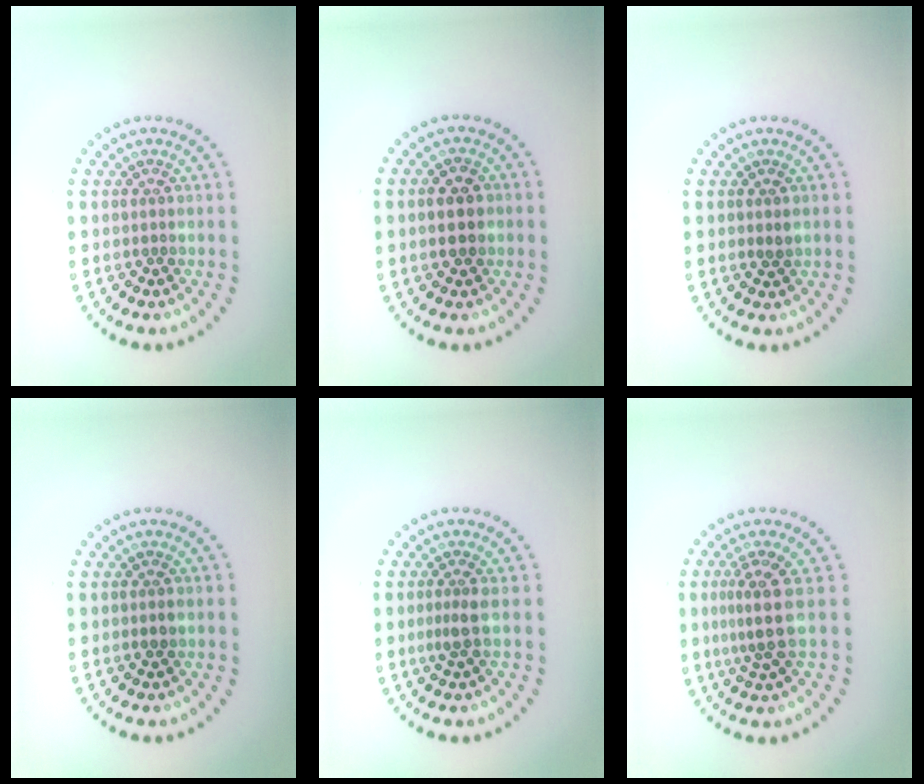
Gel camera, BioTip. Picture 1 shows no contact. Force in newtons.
{"total": 2.7, "press": 2.7, "slide": 0.2}
{"total": 0.7, "press": 0.7, "slide": 0.3}
{"total": 0.8, "press": 0.8, "slide": 0.3}
{"total": 1.5, "press": 1.1, "slide": 1.0}
{"total": 3.0, "press": 2.2, "slide": 2.0}